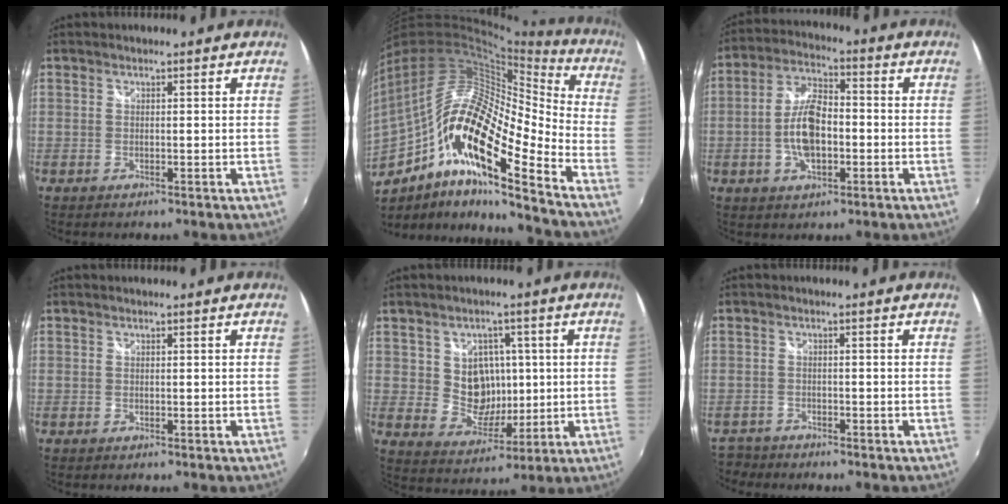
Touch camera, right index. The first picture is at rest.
{"total": 22.7, "force": [-6.8, 6.1, 20.8], "torque": [-0.351, -0.032, -0.140]}
{"total": 10.0, "force": [-2.1, 5.1, 8.4], "torque": [-0.169, 0.011, -0.037]}
{"total": 0.0}
{"total": 8.4, "force": [1.4, 7.6, 3.5], "torque": [-0.065, 0.007, 0.038]}
{"total": 4.6, "force": [-4.0, 2.3, 0.1], "torque": [-0.027, -0.007, -0.082]}